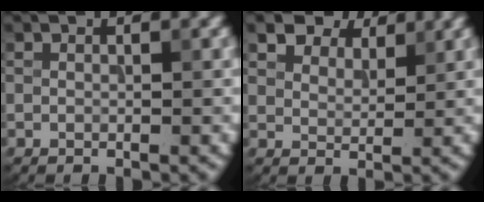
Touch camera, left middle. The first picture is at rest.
{"total": 6.5, "force": [5.1, 3.0, 2.5], "torque": [-0.062, 0.004, 0.085]}